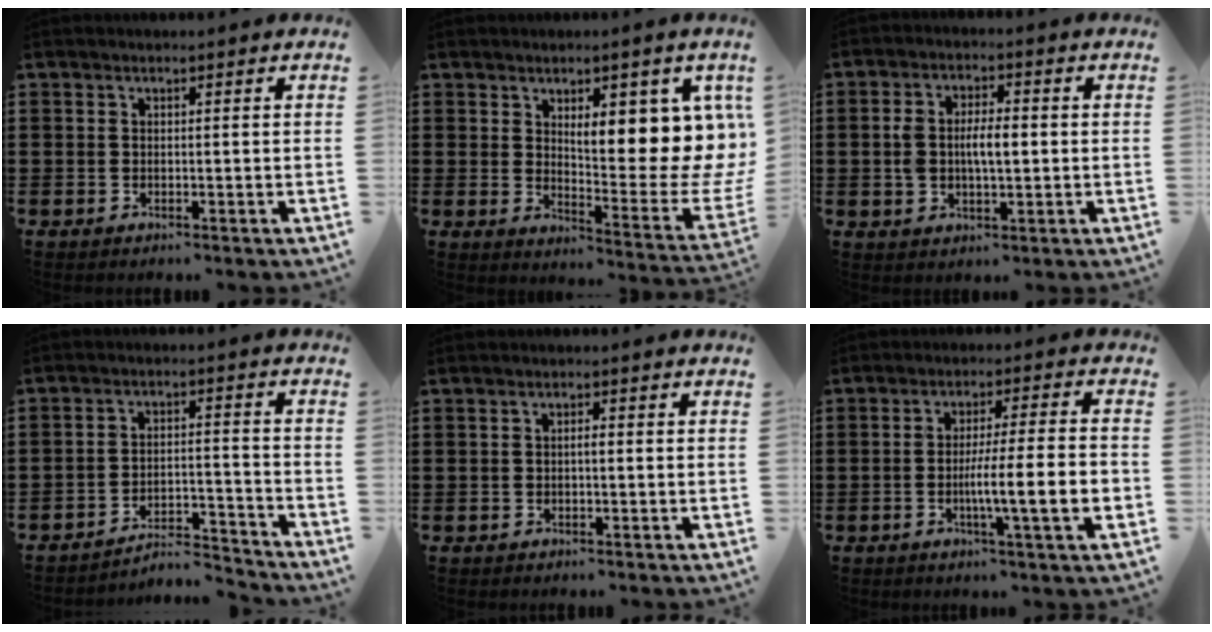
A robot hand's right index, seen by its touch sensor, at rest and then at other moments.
{"total": 10.2, "force": [4.3, 4.1, 8.3], "torque": [-0.098, -0.065, 0.067]}
{"total": 4.9, "force": [0.0, 2.3, 4.3], "torque": [-0.091, 0.005, -0.005]}
{"total": 5.0, "force": [-4.9, 0.5, 1.2], "torque": [-0.024, 0.001, -0.100]}
{"total": 1.0, "force": [-0.2, 0.2, 0.9], "torque": [-0.018, -0.002, -0.003]}
{"total": 8.3, "force": [-2.3, 0.2, 8.0], "torque": [-0.135, -0.009, -0.042]}